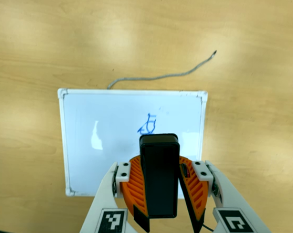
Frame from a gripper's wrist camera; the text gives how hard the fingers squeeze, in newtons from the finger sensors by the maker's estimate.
{"total": 10.8, "left": 10.7, "right": 10.8}